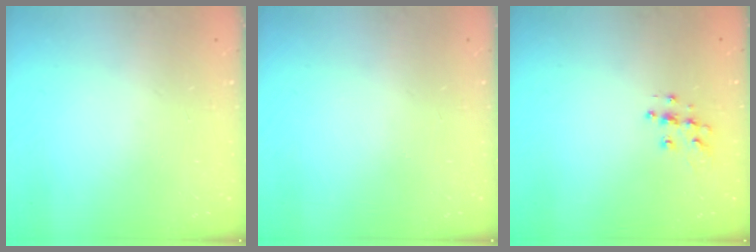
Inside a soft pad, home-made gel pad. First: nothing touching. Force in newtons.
{"total": 0.0}
{"total": 8.0, "press": 8.0, "slide": 0.4}